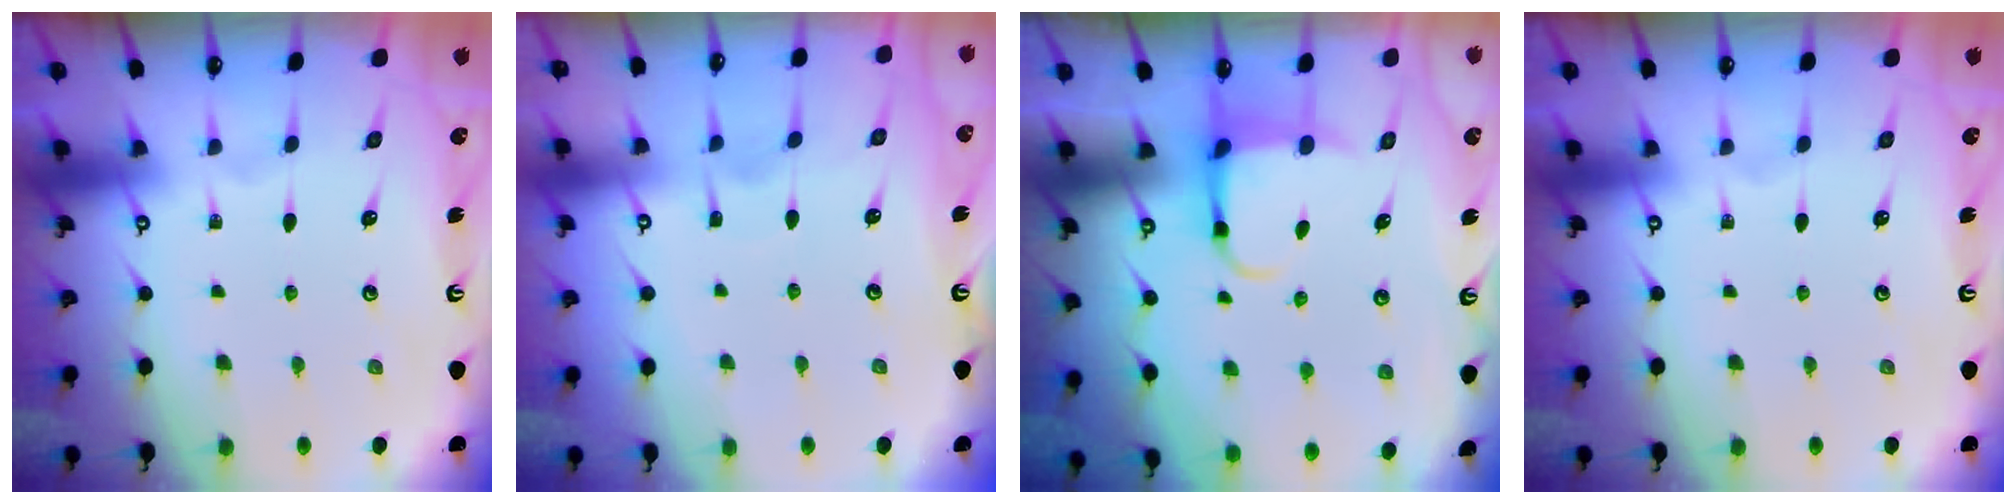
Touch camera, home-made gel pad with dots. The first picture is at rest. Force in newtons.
{"total": 3.8, "press": 3.8, "slide": 0.4}
{"total": 4.4, "press": 4.3, "slide": 0.9}
{"total": 0.0}